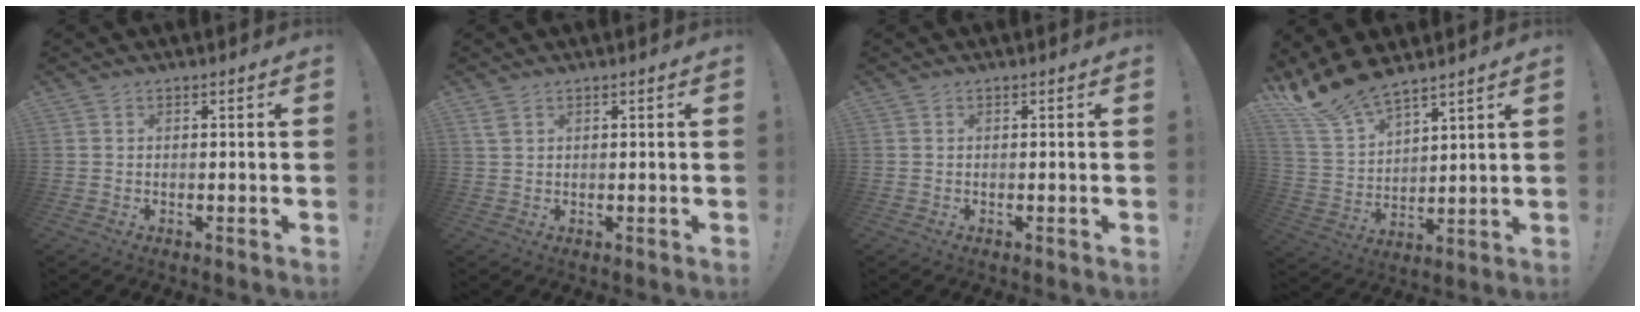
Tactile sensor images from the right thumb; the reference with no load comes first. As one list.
[{"total": 2.0, "force": [1.2, 0.8, 1.4], "torque": [-0.022, -0.003, 0.021]}, {"total": 0.0}, {"total": 13.4, "force": [11.7, 4.0, 5.2], "torque": [-0.118, -0.077, 0.219]}]